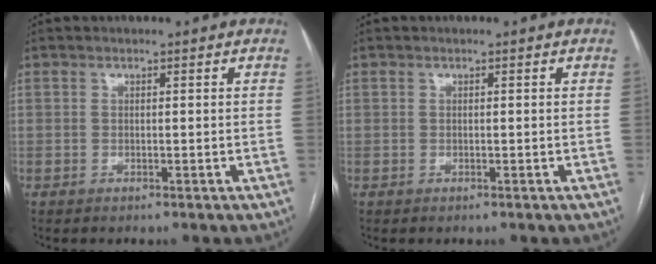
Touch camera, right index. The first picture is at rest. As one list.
[{"total": 0.0}]